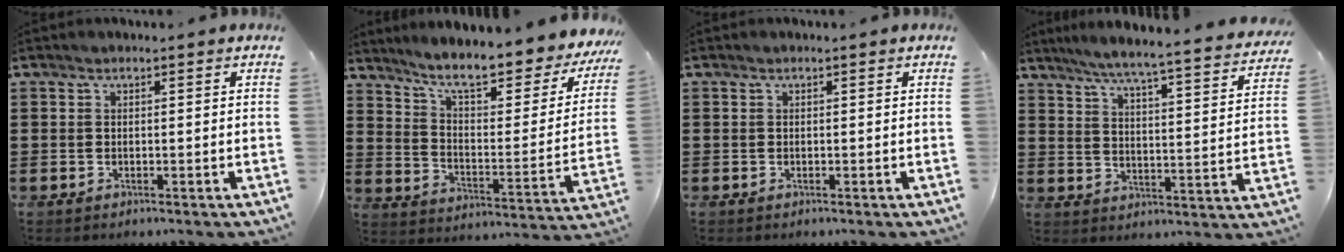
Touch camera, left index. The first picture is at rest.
{"total": 8.5, "force": [6.8, 0.8, 5.1], "torque": [-0.109, -0.053, 0.109]}
{"total": 0.0}
{"total": 5.5, "force": [4.9, -0.8, 2.3], "torque": [-0.068, -0.044, 0.076]}